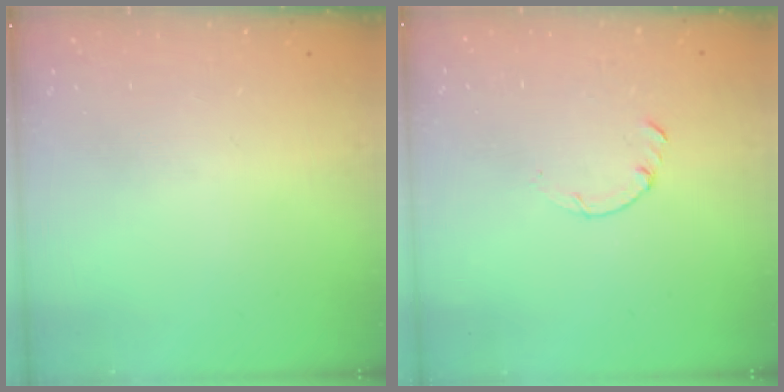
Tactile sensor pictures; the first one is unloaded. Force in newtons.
{"total": 0.0}